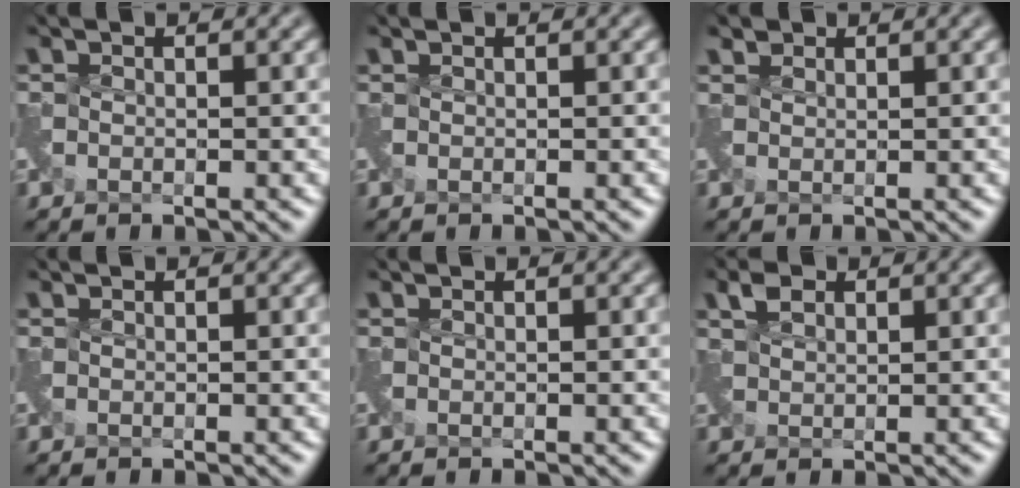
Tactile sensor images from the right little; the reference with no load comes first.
{"total": 0.0}
{"total": 0.8, "force": [0.7, 0.3, -0.3], "torque": [0.004, 0.004, 0.018]}
{"total": 0.0}
{"total": 0.0}
{"total": 1.7, "force": [1.5, 0.8, 0.5], "torque": [-0.012, 0.009, 0.032]}